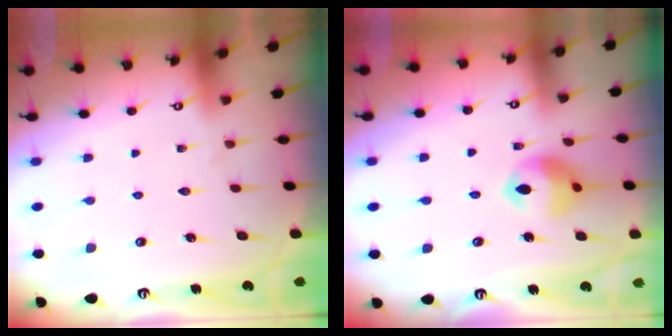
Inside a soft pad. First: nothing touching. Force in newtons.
{"total": 11.2, "press": 11.1, "slide": 1.5}